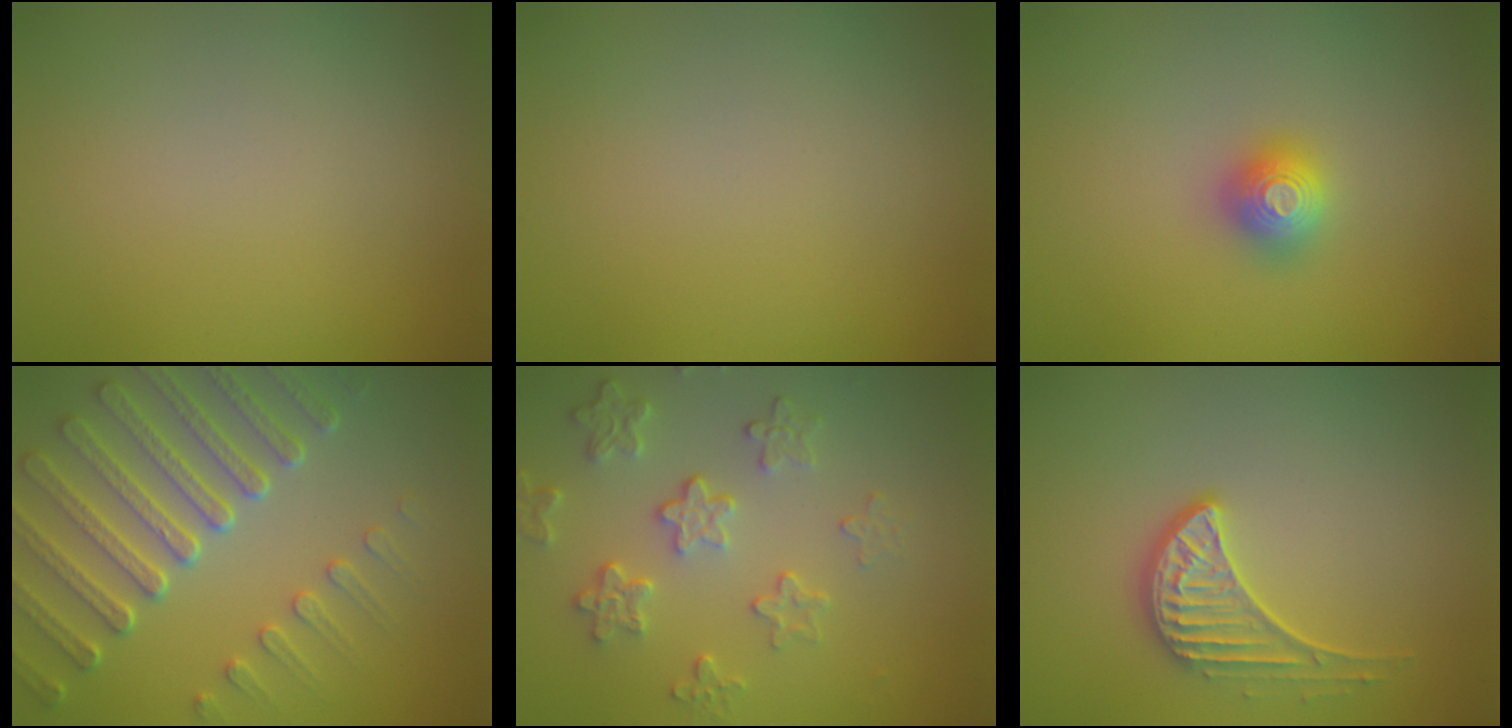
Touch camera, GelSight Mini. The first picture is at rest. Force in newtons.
{"total": 0.0}
{"total": 2.0, "press": 2.0, "slide": 0.1}
{"total": 7.5, "press": 5.5, "slide": 5.0}
{"total": 4.1, "press": 3.2, "slide": 2.6}
{"total": 2.7, "press": 2.2, "slide": 1.6}